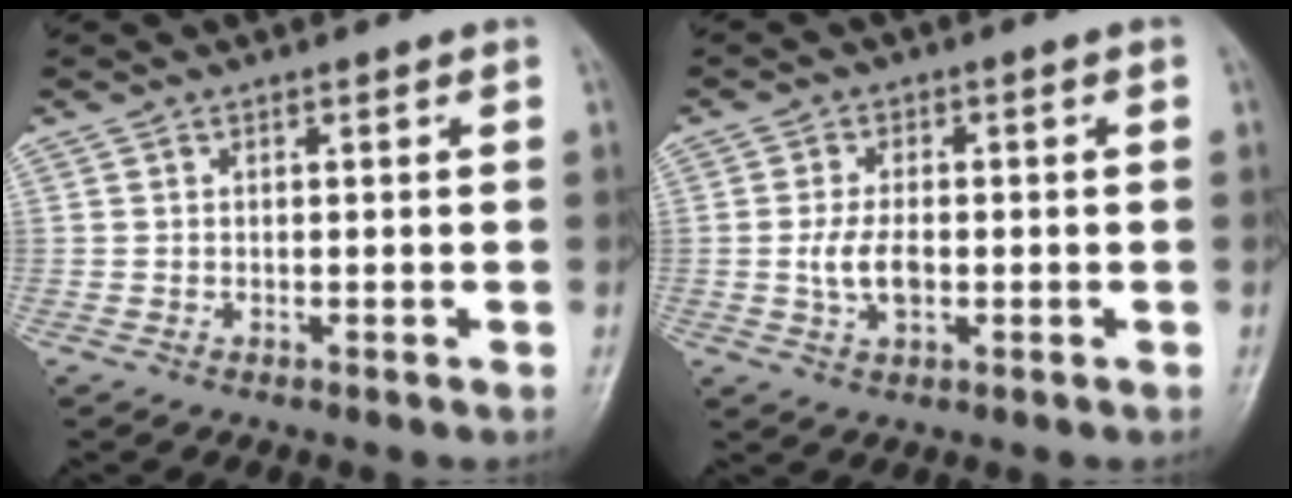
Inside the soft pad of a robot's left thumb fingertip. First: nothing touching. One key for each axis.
{"total": 5.2, "fx": -0.7, "fy": 3.1, "fz": 4.1, "tx": -0.077, "ty": 0.004, "tz": -0.015}